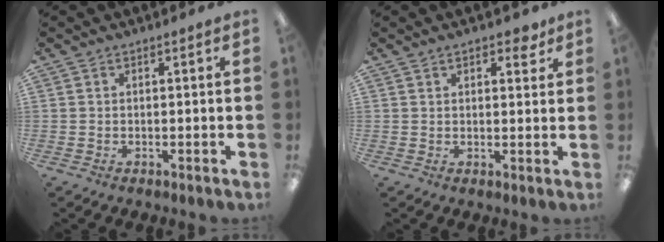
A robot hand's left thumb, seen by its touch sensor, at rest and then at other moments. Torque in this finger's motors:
{"motor_torque": [-0.17, 0.17, -0.37, 0.18, 0.02]}